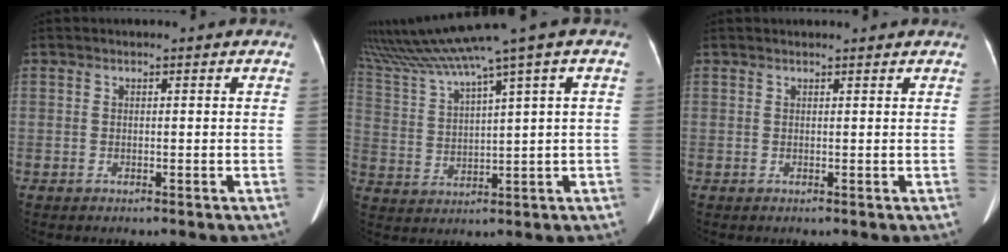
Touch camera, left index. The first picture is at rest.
{"total": 11.7, "force": [8.7, -1.8, 7.7], "torque": [-0.148, 0.019, 0.168]}
{"total": 2.5, "force": [2.4, 0.5, 0.5], "torque": [-0.011, 0.025, 0.028]}